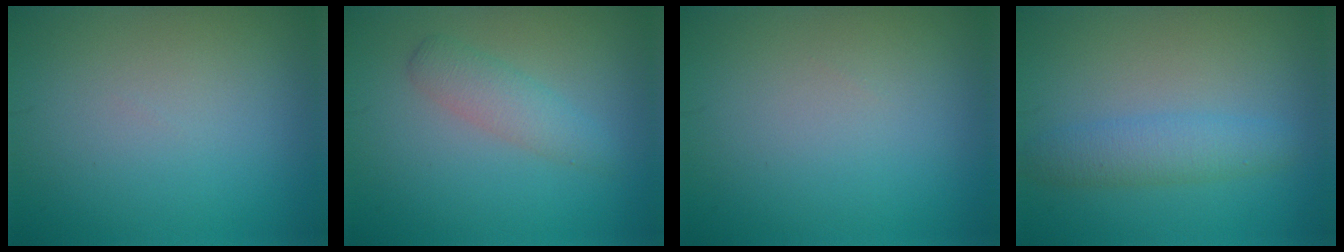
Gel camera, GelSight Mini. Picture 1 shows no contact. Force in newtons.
{"total": 2.4, "press": 2.4, "slide": 0.1}
{"total": 0.0}
{"total": 2.9, "press": 2.9, "slide": 0.1}